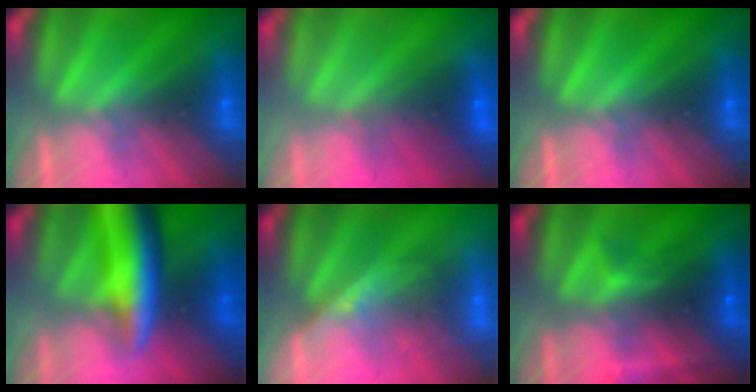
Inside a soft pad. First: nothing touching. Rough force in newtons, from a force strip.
{"total": 1.9}
{"total": 0.0}
{"total": 8.4}
{"total": 2.2}
{"total": 2.5}